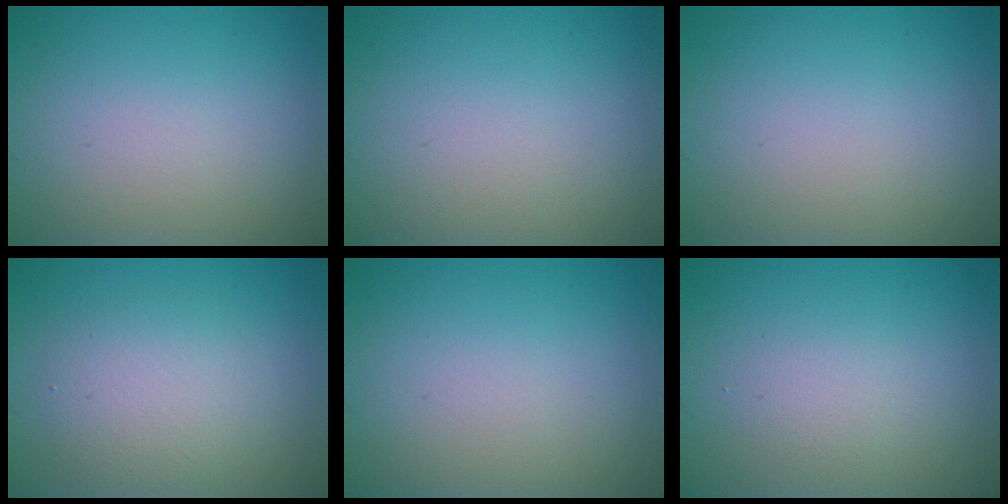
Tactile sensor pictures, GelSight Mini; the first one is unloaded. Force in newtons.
{"total": 0.0}
{"total": 0.0}
{"total": 3.6, "press": 3.6, "slide": 0.4}
{"total": 0.0}
{"total": 1.4, "press": 1.4, "slide": 0.1}